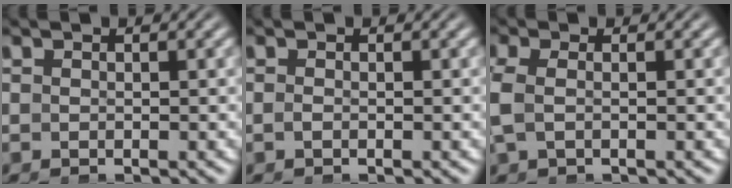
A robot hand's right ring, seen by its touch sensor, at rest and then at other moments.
{"total": 0.6, "force": [-0.5, -0.4, 0.1], "torque": [-0.006, -0.002, -0.007]}
{"total": 1.5, "force": [-0.3, 0.3, 1.4], "torque": [-0.050, -0.004, 0.000]}